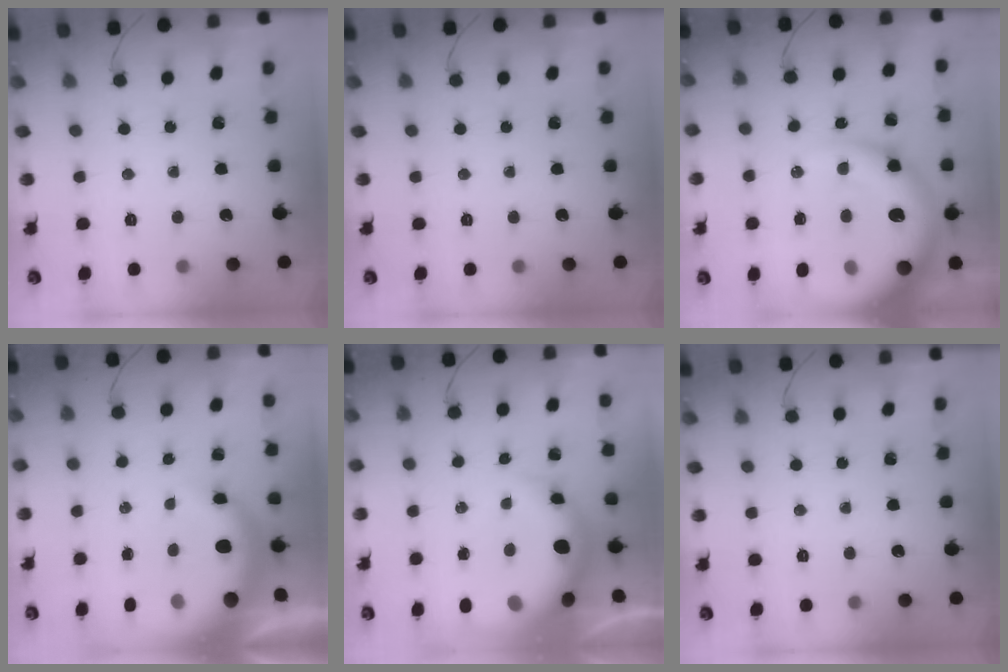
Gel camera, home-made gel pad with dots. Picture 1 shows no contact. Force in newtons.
{"total": 0.0}
{"total": 20.2, "press": 19.6, "slide": 4.9}
{"total": 9.2, "press": 9.2, "slide": 1.2}
{"total": 10.3, "press": 10.0, "slide": 2.6}
{"total": 0.0}